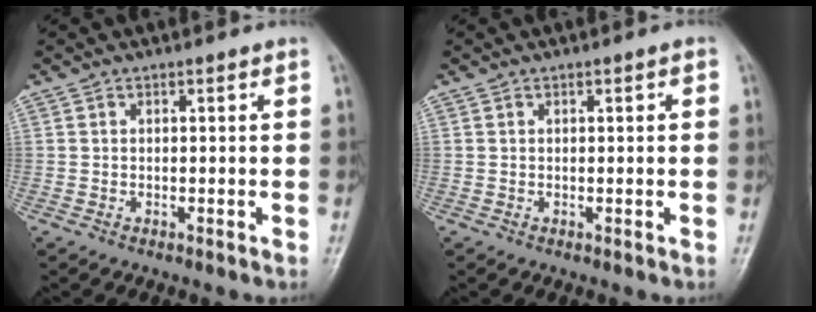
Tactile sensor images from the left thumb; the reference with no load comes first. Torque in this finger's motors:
{"motor_torque": [-0.20, -0.07, -0.29, -0.13, 0.00]}